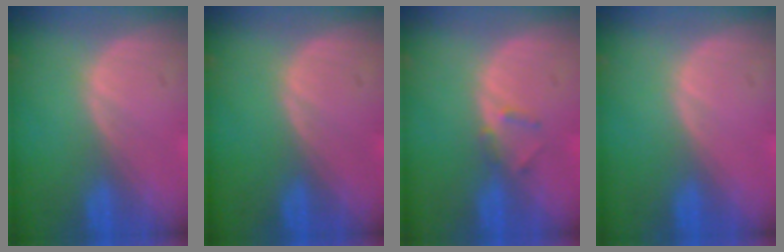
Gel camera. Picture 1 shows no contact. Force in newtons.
{"total": 0.0}
{"total": 1.8, "press": 1.5, "slide": 0.9}
{"total": 0.0}